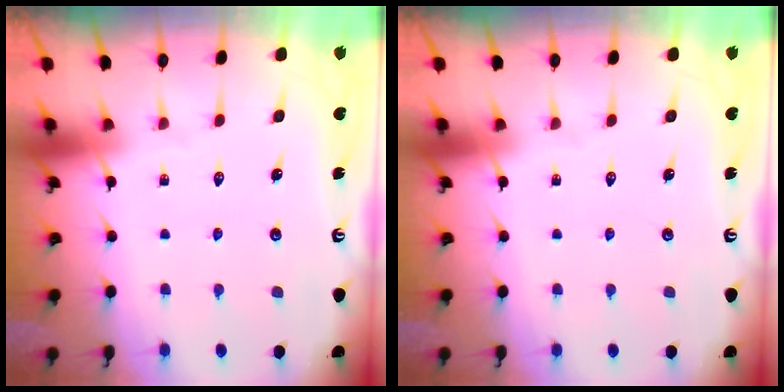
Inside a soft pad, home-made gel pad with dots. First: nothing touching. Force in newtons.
{"total": 0.0}